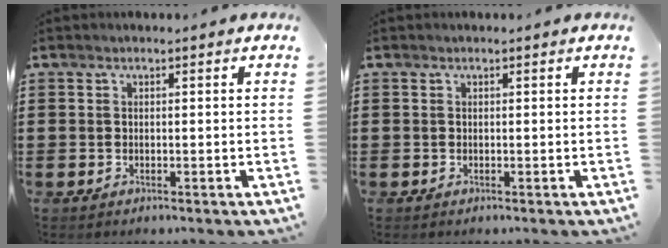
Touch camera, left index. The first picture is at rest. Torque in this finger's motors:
{"motor_torque": [-0.03, -0.03, 0.00, 0.00]}